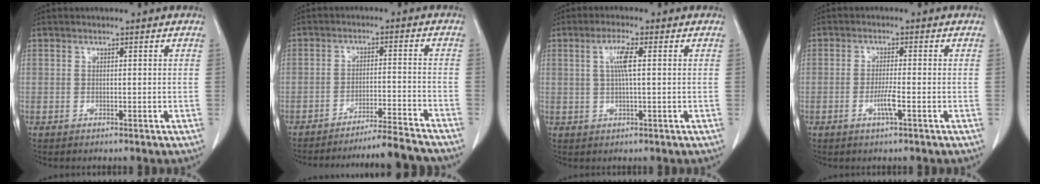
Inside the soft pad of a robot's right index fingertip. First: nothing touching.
{"total": 11.2, "force": [-10.8, -1.6, 2.8], "torque": [-0.021, -0.010, -0.160]}
{"total": 3.9, "force": [0.9, 0.4, 3.8], "torque": [-0.073, 0.006, 0.016]}
{"total": 3.0, "force": [-1.1, -0.1, 2.8], "torque": [-0.056, -0.004, -0.023]}